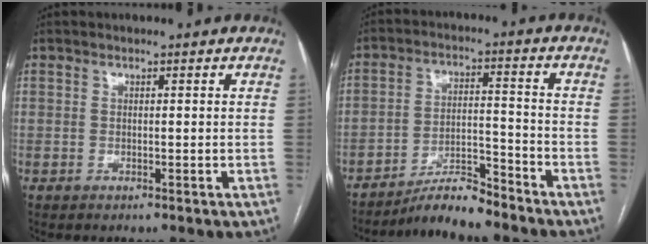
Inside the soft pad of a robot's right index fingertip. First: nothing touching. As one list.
[{"total": 7.4, "force": [-6.9, 0.5, 2.6], "torque": [-0.041, 0.002, -0.119]}]